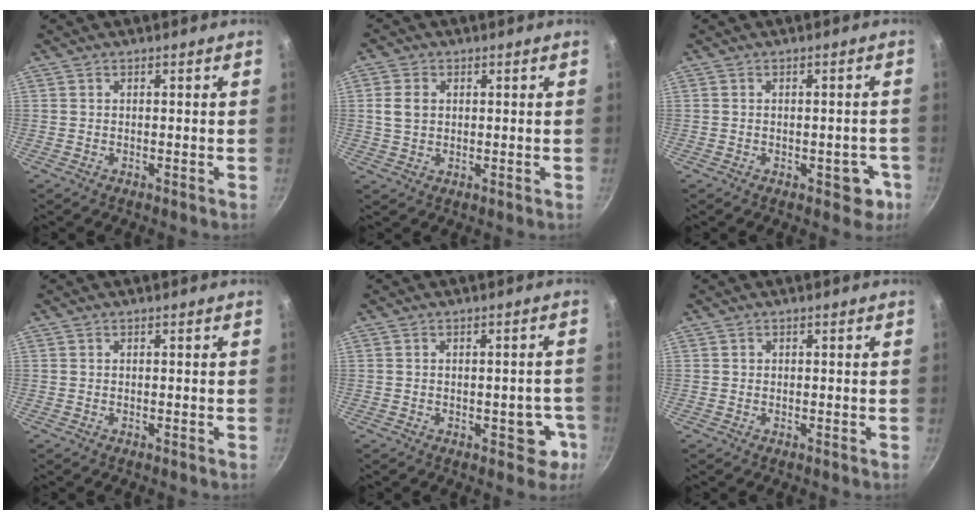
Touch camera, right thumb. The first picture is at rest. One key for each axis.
{"total": 4.5, "fx": 0.8, "fy": 3.5, "fz": 2.8, "tx": -0.046, "ty": 0.002, "tz": 0.014}
{"total": 4.7, "fx": -1.8, "fy": 2.6, "fz": 3.5, "tx": -0.010, "ty": 0.016, "tz": -0.018}
{"total": 0.0}
{"total": 5.2, "fx": -1.9, "fy": 2.9, "fz": 3.8, "tx": -0.006, "ty": 0.016, "tz": -0.021}
{"total": 0.0}